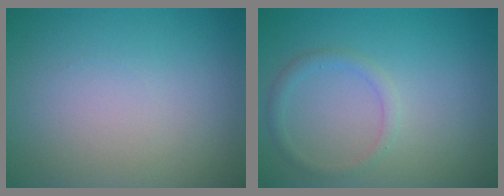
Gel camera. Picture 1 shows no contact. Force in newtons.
{"total": 1.4, "press": 1.4, "slide": 0.1}